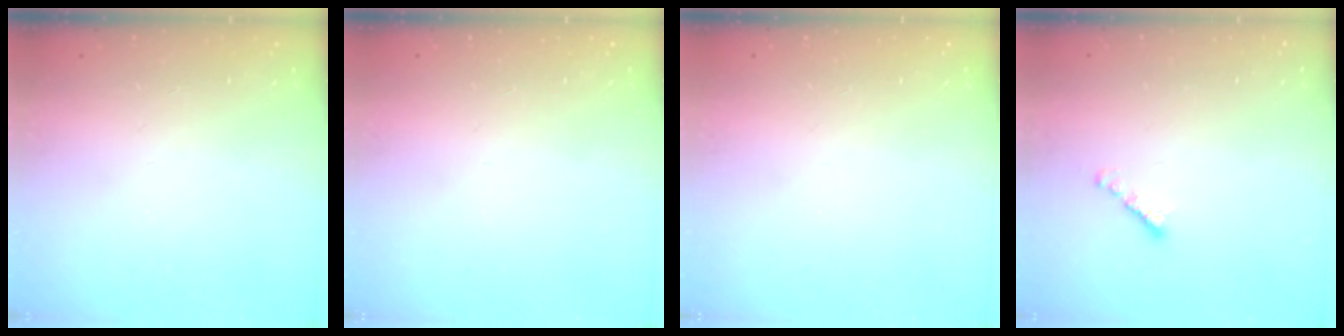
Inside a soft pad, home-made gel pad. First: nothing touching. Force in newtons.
{"total": 0.0}
{"total": 0.0}
{"total": 2.1, "press": 2.0, "slide": 0.7}